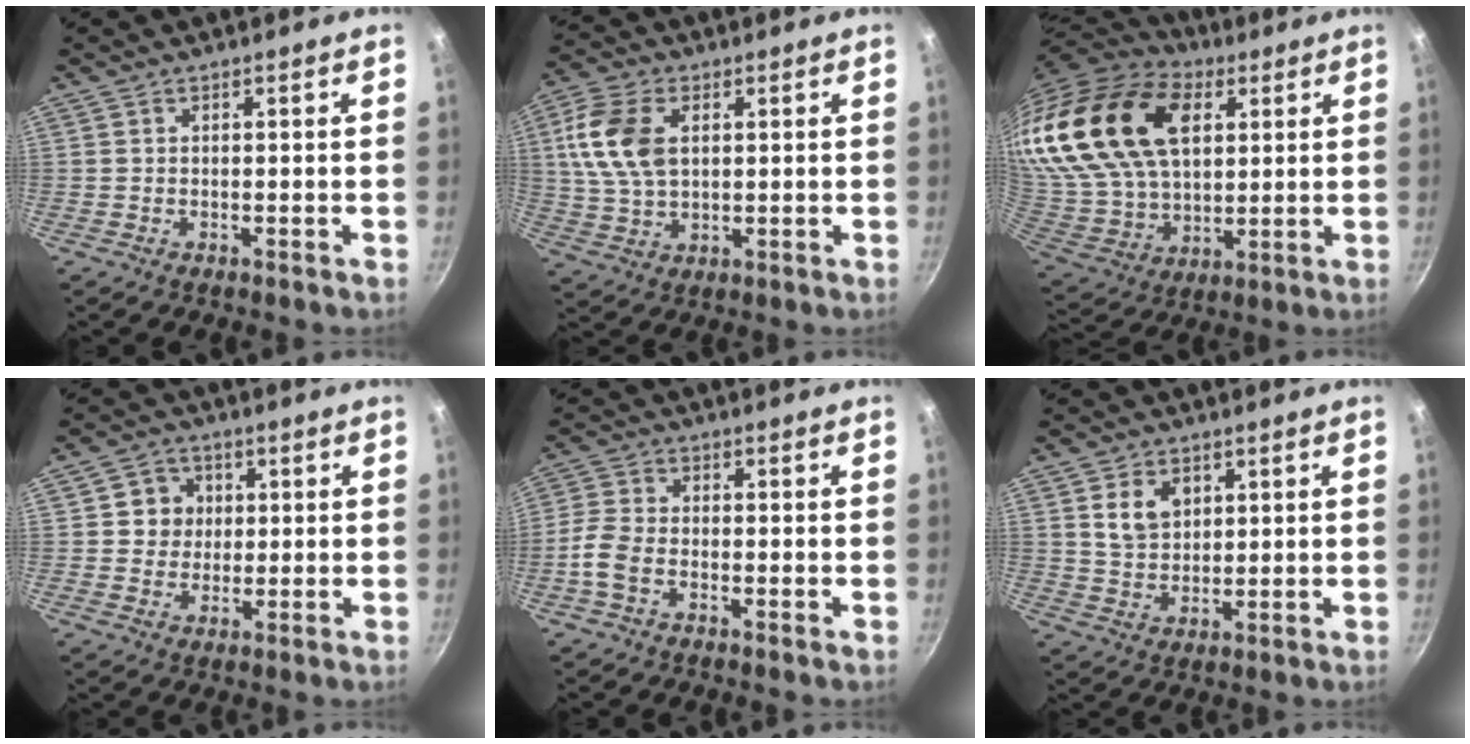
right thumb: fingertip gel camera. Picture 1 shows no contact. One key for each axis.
{"total": 12.0, "fx": 2.7, "fy": 7.5, "fz": 8.9, "tx": -0.166, "ty": 0.001, "tz": 0.049}
{"total": 29.5, "fx": 12.3, "fy": 18.6, "fz": 19.3, "tx": -0.383, "ty": -0.015, "tz": 0.230}
{"total": 5.8, "fx": 1.0, "fy": 5.4, "fz": 1.6, "tx": 0.014, "ty": 0.002, "tz": 0.009}
{"total": 4.6, "fx": -2.3, "fy": 2.5, "fz": 3.1, "tx": -0.077, "ty": 0.019, "tz": -0.060}
{"total": 6.6, "fx": 2.4, "fy": 4.9, "fz": 3.8, "tx": -0.049, "ty": -0.011, "tz": 0.047}